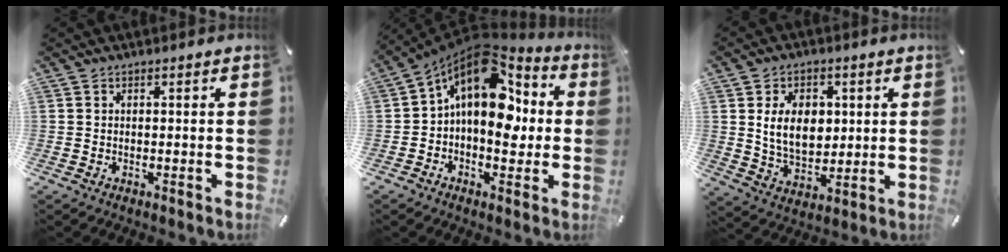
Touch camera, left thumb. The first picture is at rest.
{"total": 16.8, "force": [3.5, 11.2, 12.1], "torque": [-0.191, -0.031, 0.054]}
{"total": 10.6, "force": [2.0, 7.6, 7.1], "torque": [-0.135, 0.000, 0.032]}